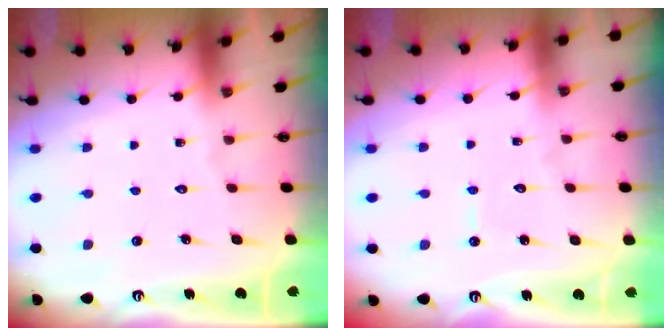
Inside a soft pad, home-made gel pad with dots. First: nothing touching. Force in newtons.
{"total": 2.8, "press": 2.8, "slide": 0.3}